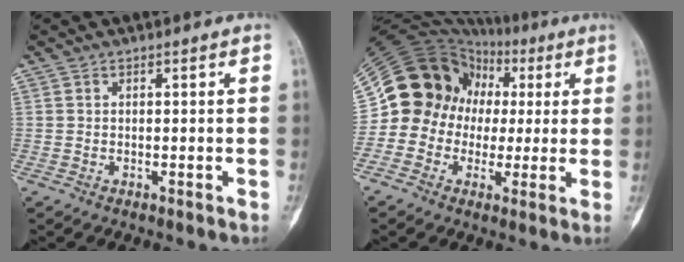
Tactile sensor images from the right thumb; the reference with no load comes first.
{"total": 15.1, "force": [0.9, 14.2, 5.1], "torque": [-0.066, 0.062, 0.019]}